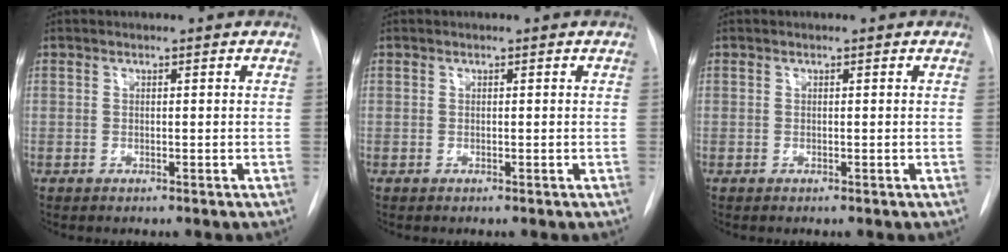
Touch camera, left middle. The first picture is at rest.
{"total": 0.0}
{"total": 0.0}